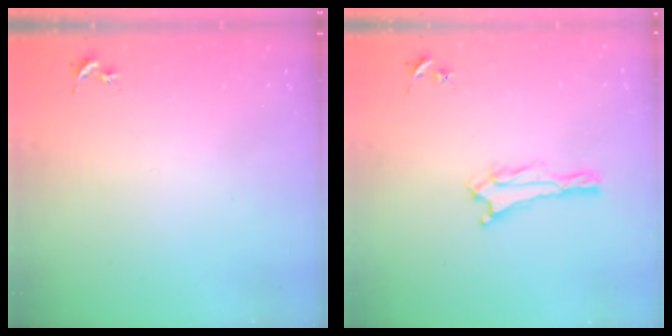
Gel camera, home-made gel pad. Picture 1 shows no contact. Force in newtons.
{"total": 0.7, "press": 0.7, "slide": 0.1}